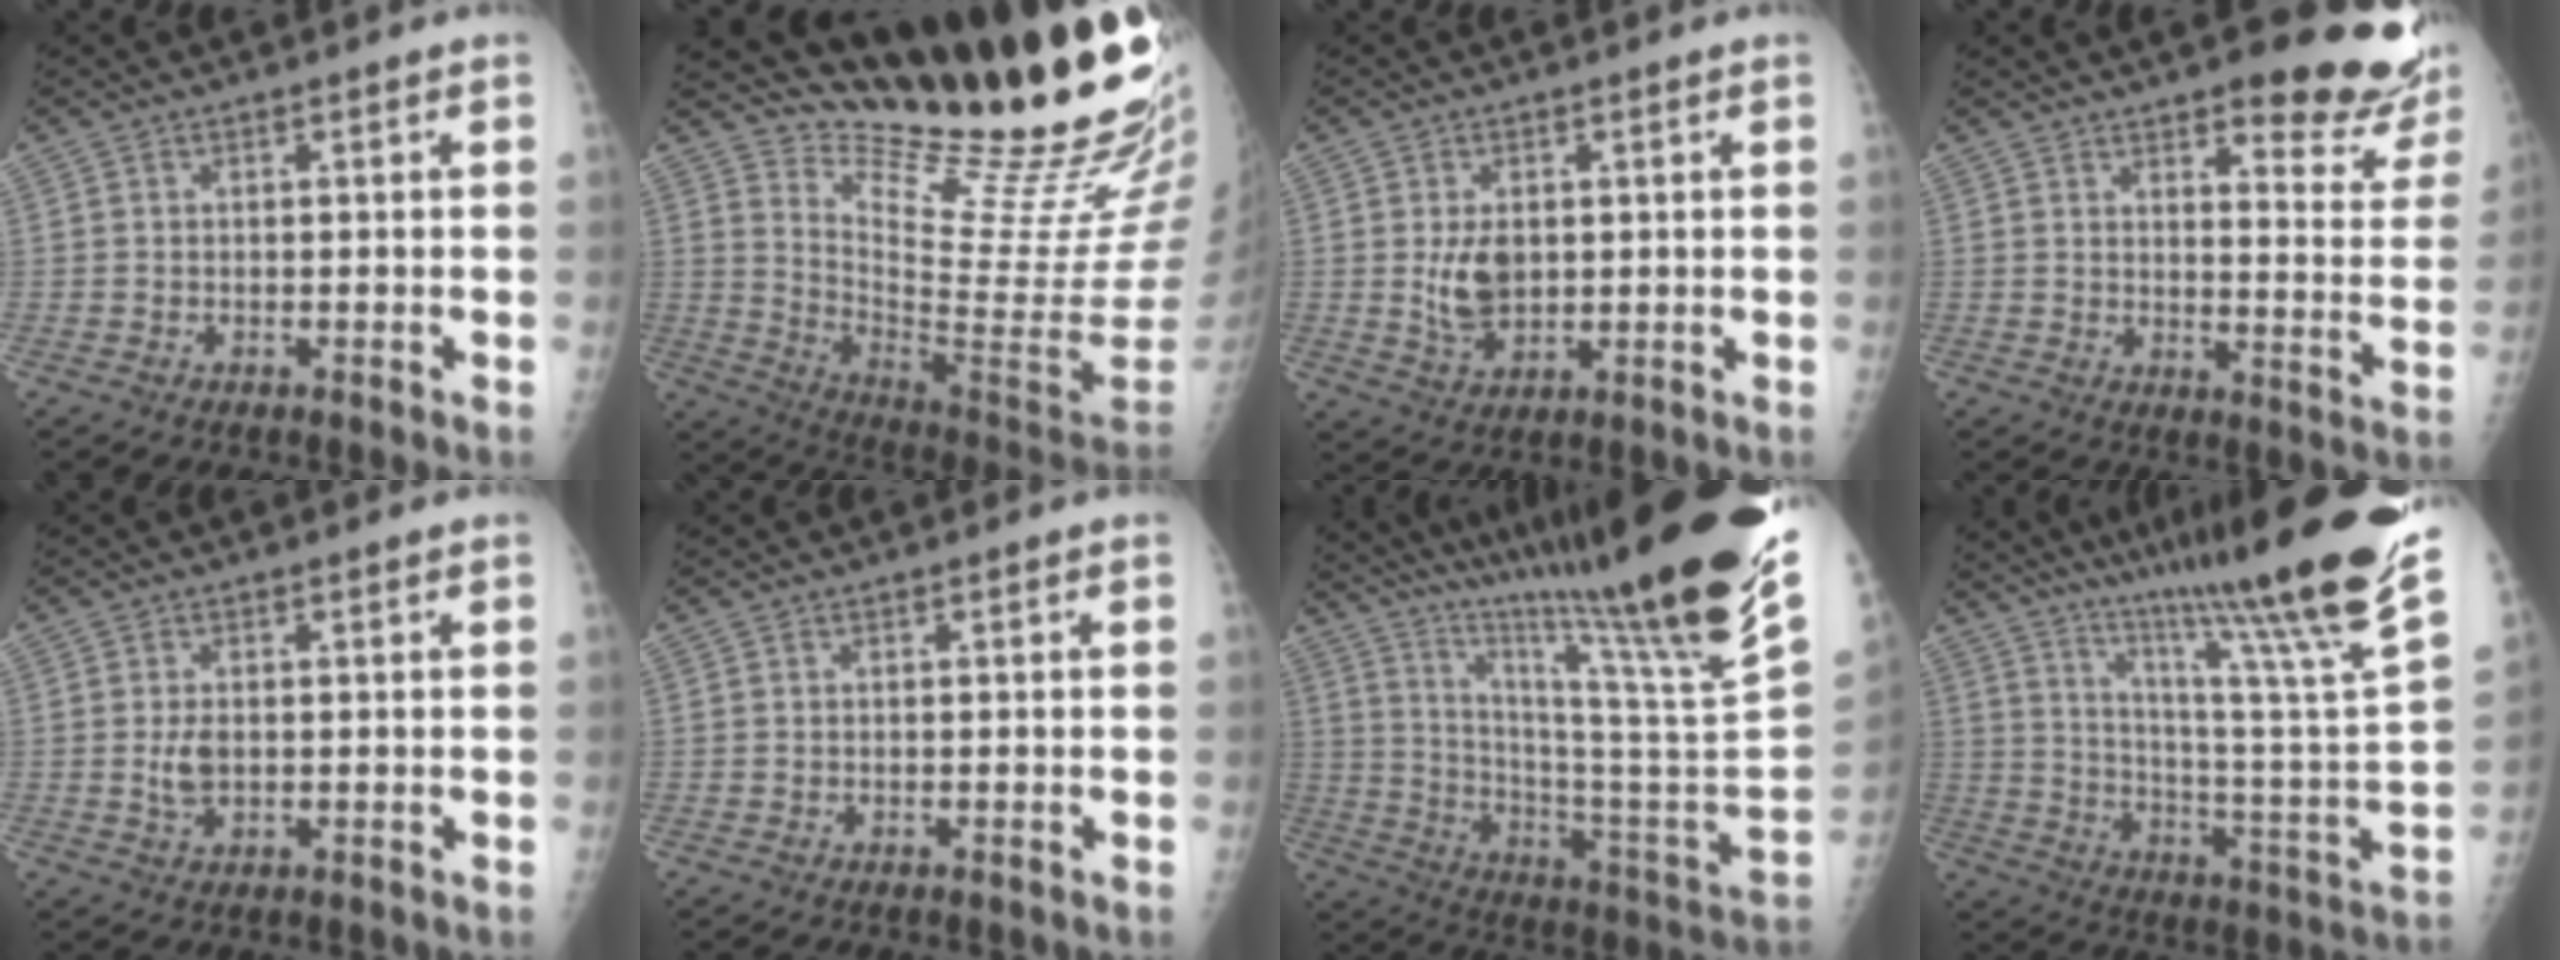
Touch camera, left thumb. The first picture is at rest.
{"total": 26.2, "force": [22.2, 3.3, 13.5], "torque": [-0.171, -0.184, 0.322]}
{"total": 5.8, "force": [0.8, 3.7, 4.4], "torque": [-0.067, -0.013, 0.026]}
{"total": 18.0, "force": [13.0, 5.2, 11.3], "torque": [-0.096, -0.083, 0.152]}
{"total": 3.0, "force": [0.3, 1.6, 2.5], "torque": [-0.048, -0.005, 0.011]}
{"total": 0.0}
{"total": 38.7, "force": [27.5, 2.7, 27.0], "torque": [-0.361, -0.147, 0.408]}
{"total": 35.2, "force": [24.5, 2.9, 25.2], "torque": [-0.339, -0.117, 0.360]}